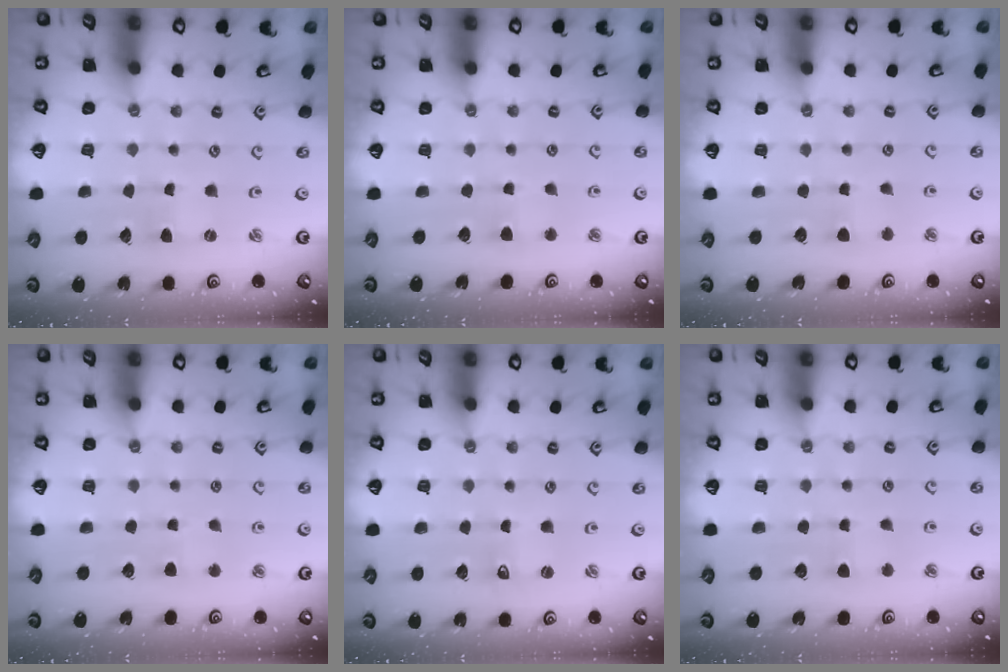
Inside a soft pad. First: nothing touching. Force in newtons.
{"total": 2.6, "press": 2.6, "slide": 0.5}
{"total": 2.7, "press": 2.6, "slide": 0.8}
{"total": 2.5, "press": 2.5, "slide": 0.5}
{"total": 1.2, "press": 1.2, "slide": 0.1}
{"total": 2.9, "press": 2.9, "slide": 0.5}